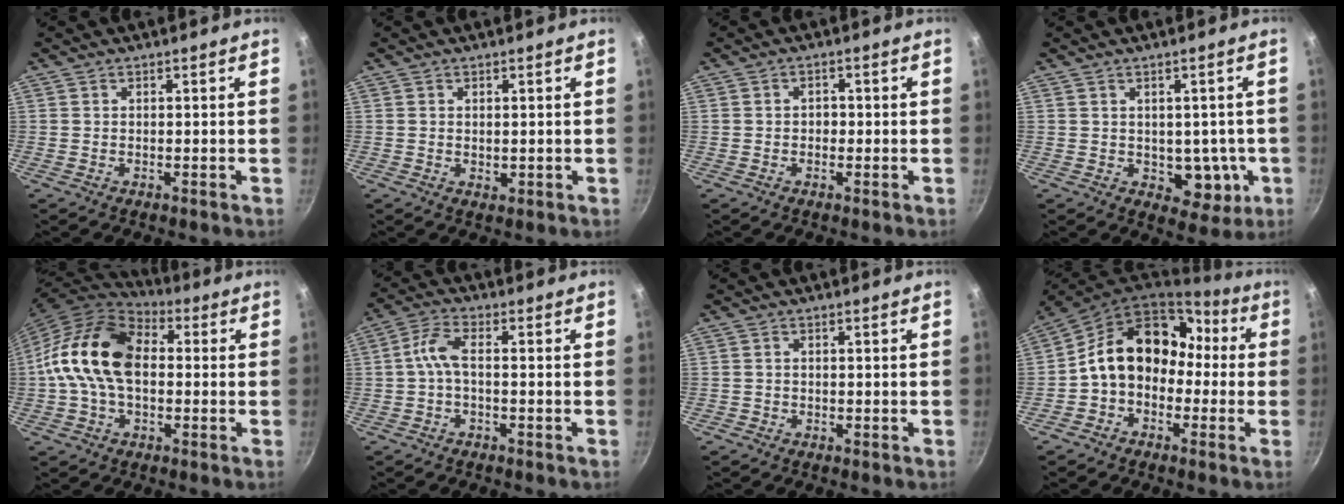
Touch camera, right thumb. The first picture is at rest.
{"total": 1.0, "force": [0.3, 0.8, 0.6], "torque": [-0.008, -0.001, 0.007]}
{"total": 1.6, "force": [-0.3, 1.3, 0.8], "torque": [-0.005, 0.005, -0.006]}
{"total": 7.4, "force": [-0.7, 5.1, 5.2], "torque": [-0.028, 0.003, 0.001]}
{"total": 16.9, "force": [0.4, 11.2, 12.7], "torque": [-0.210, 0.033, -0.011]}
{"total": 4.7, "force": [-0.9, 1.9, 4.2], "torque": [-0.100, 0.022, -0.028]}
{"total": 0.7, "force": [-0.4, 0.5, 0.1], "torque": [-0.001, 0.004, -0.009]}
{"total": 15.0, "force": [-0.4, 11.9, 9.2], "torque": [-0.105, 0.064, -0.021]}